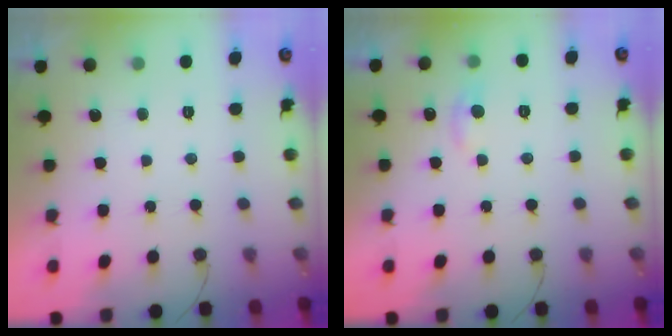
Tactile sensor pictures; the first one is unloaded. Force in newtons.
{"total": 4.5, "press": 4.4, "slide": 0.6}